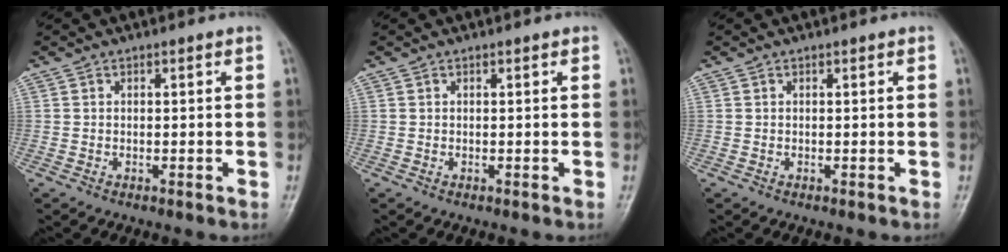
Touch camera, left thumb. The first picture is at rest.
{"total": 0.0}
{"total": 0.0}